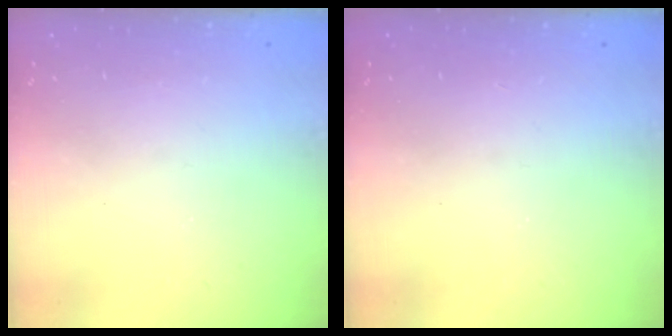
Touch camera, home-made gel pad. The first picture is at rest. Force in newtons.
{"total": 1.1, "press": 1.1, "slide": 0.1}